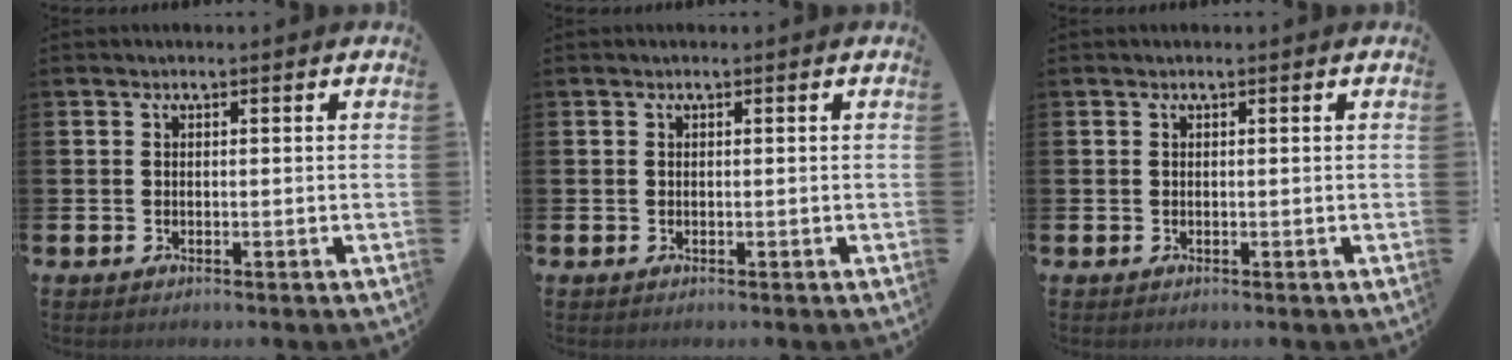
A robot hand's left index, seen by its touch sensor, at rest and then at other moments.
{"total": 0.0}
{"total": 0.0}